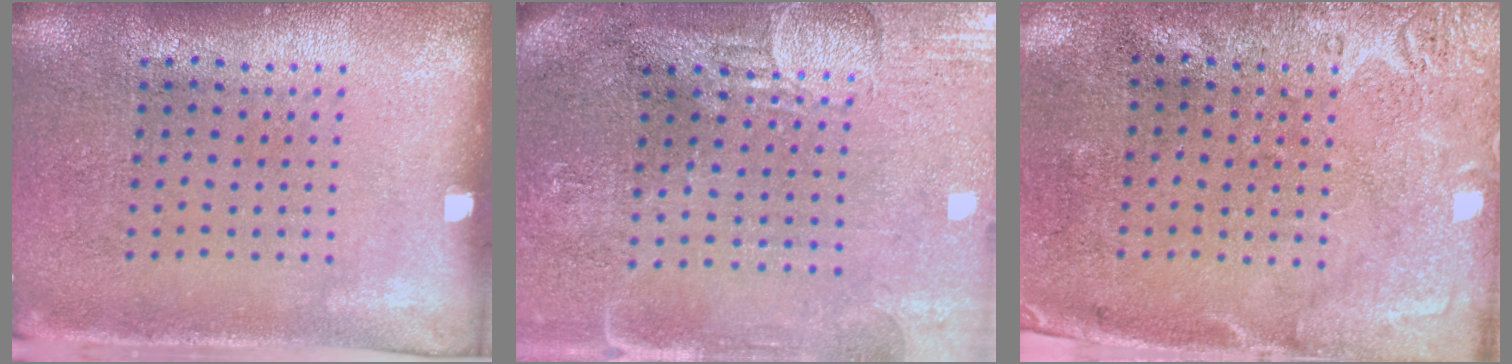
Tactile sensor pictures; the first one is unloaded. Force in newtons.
{"total": 3.9, "press": 3.4, "slide": 1.9}
{"total": 2.8, "press": 2.1, "slide": 1.7}